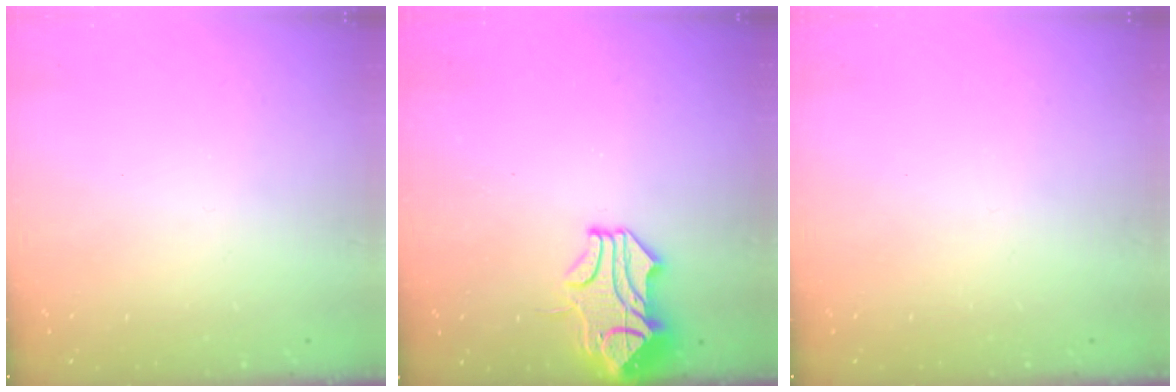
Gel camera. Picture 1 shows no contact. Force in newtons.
{"total": 2.3, "press": 1.7, "slide": 1.6}
{"total": 0.0}